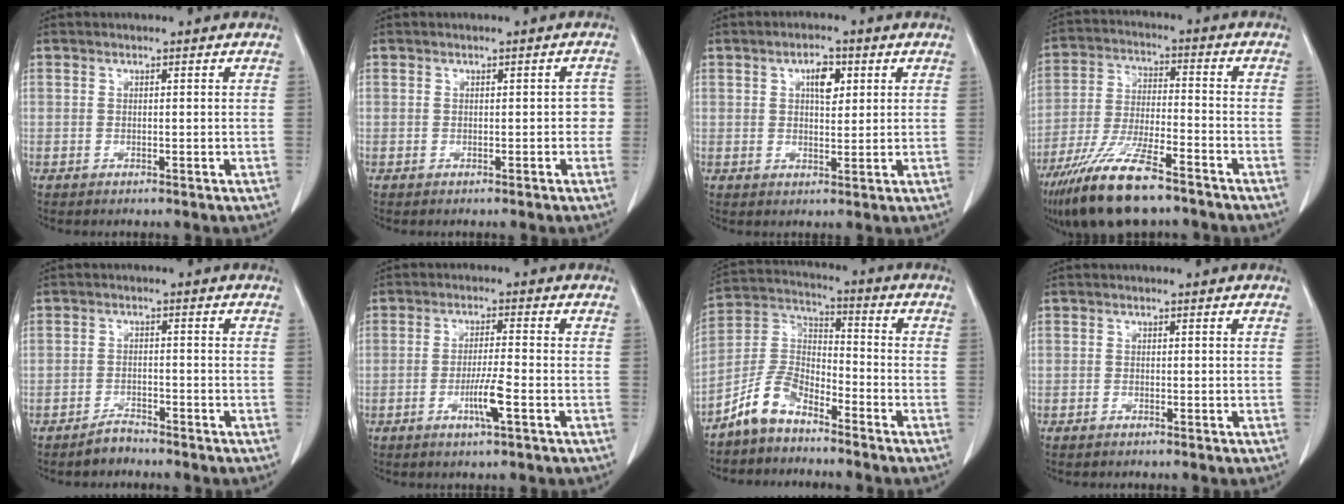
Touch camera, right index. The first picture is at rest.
{"total": 1.9, "force": [-0.3, 1.3, 1.4], "torque": [-0.003, 0.017, -0.004]}
{"total": 4.0, "force": [1.5, 1.8, 3.2], "torque": [-0.053, 0.003, 0.023]}
{"total": 14.4, "force": [-10.5, 2.8, 9.5], "torque": [-0.196, -0.030, -0.190]}
{"total": 2.4, "force": [-2.3, 0.7, 0.4], "torque": [-0.007, 0.000, -0.038]}
{"total": 5.0, "force": [-2.0, -0.2, 4.5], "torque": [-0.086, -0.008, -0.038]}
{"total": 8.0, "force": [-6.3, 3.3, 3.7], "torque": [-0.086, 0.019, -0.130]}
{"total": 0.6, "force": [-0.6, 0.2, 0.2], "torque": [-0.007, 0.000, -0.009]}